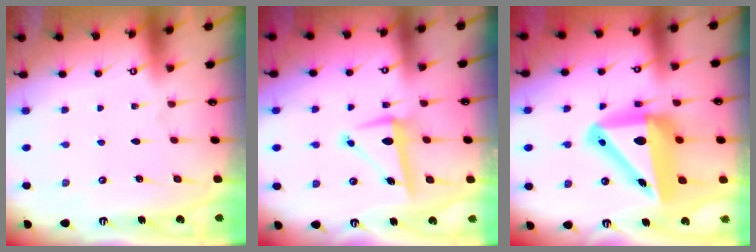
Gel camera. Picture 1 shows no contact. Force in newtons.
{"total": 7.6, "press": 7.5, "slide": 1.2}
{"total": 17.0, "press": 16.5, "slide": 4.0}